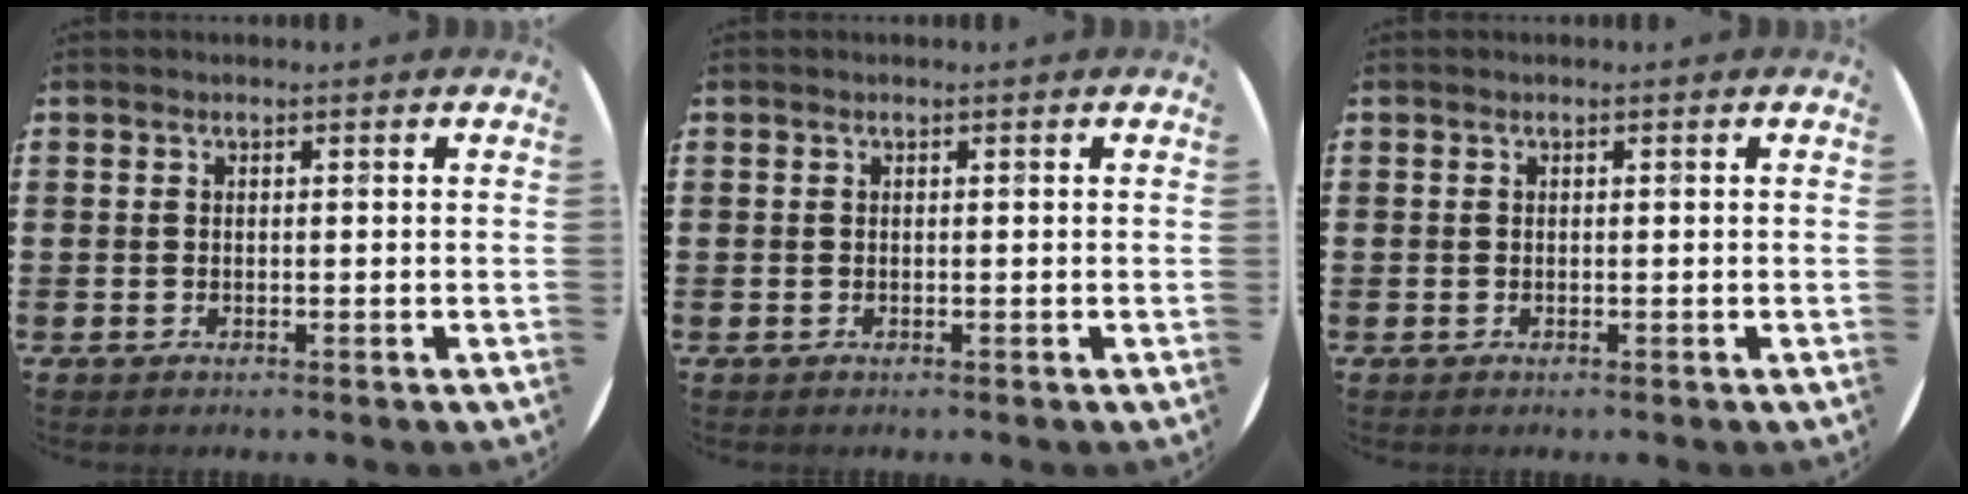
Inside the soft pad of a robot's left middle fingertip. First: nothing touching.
{"total": 0.0}
{"total": 0.0}